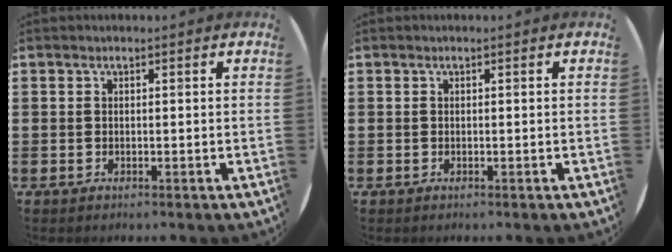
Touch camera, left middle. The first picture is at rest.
{"total": 0.0}